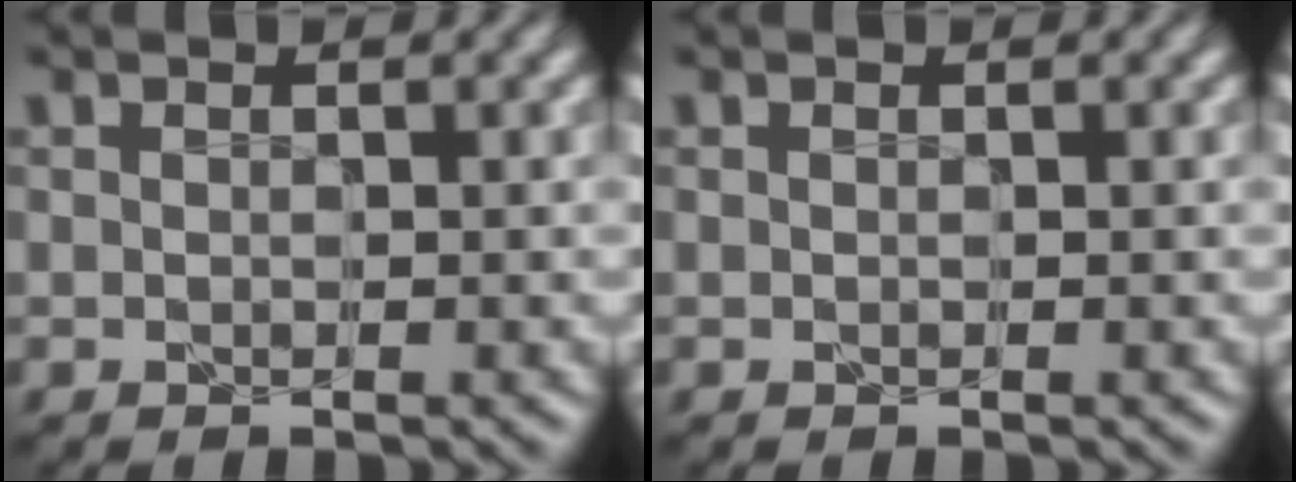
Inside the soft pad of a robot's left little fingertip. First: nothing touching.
{"total": 0.0}